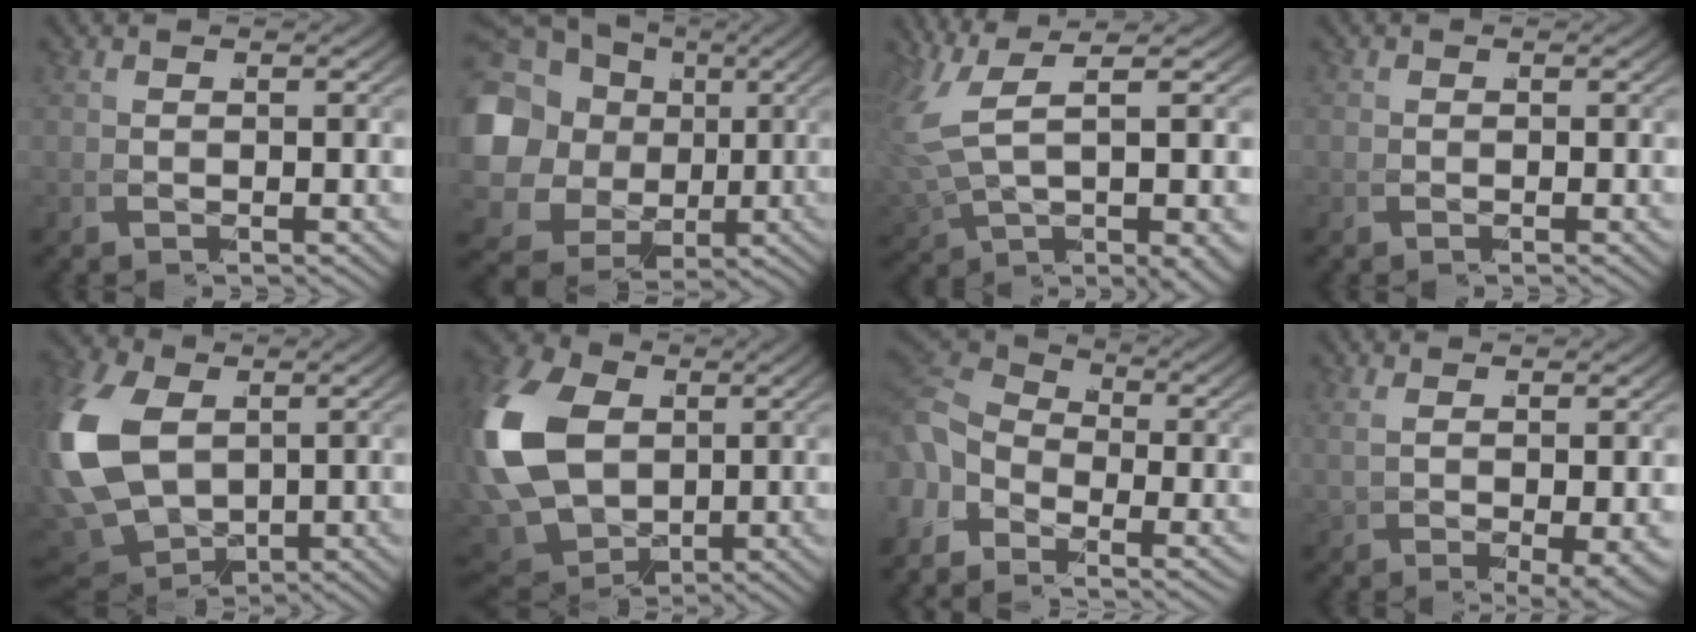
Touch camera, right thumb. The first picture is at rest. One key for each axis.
{"total": 15.9, "fx": 0.2, "fy": 13.7, "fz": 8.2, "tx": -0.204, "ty": -0.063, "tz": 0.023}
{"total": 8.5, "fx": 2.8, "fy": 4.0, "fz": 6.9, "tx": -0.146, "ty": -0.005, "tz": 0.057}
{"total": 0.6, "fx": 0.0, "fy": 0.5, "fz": 0.1, "tx": -0.003, "ty": -0.003, "tz": -0.003}
{"total": 12.9, "fx": 0.8, "fy": 9.8, "fz": 8.2, "tx": -0.223, "ty": -0.044, "tz": 0.038}
{"total": 15.3, "fx": 1.0, "fy": 11.7, "fz": 9.9, "tx": -0.267, "ty": -0.053, "tz": 0.042}
{"total": 5.1, "fx": 1.5, "fy": 3.4, "fz": 3.5, "tx": -0.070, "ty": -0.001, "tz": 0.023}
{"total": 3.3, "fx": 0.8, "fy": 0.4, "fz": 3.2, "tx": -0.048, "ty": -0.008, "tz": 0.033}